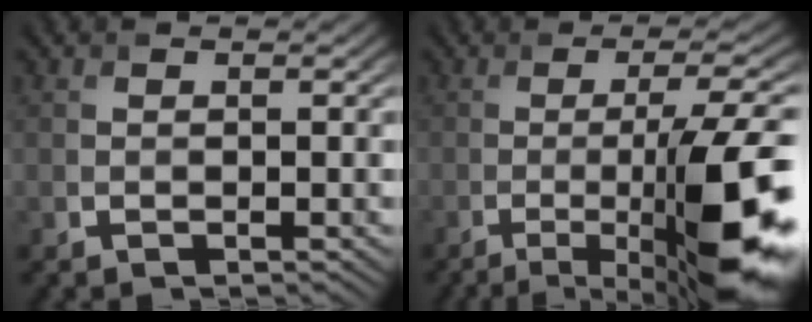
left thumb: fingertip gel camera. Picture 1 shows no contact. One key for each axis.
{"total": 13.6, "fx": -4.5, "fy": 2.9, "fz": 12.5, "tx": -0.159, "ty": 0.007, "tz": -0.071}